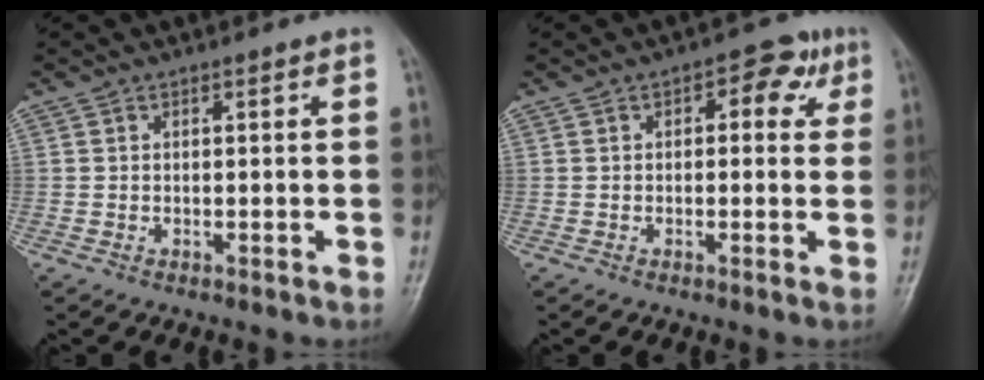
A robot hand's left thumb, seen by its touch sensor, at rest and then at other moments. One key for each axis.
{"total": 5.8, "fx": 1.9, "fy": 3.4, "fz": 4.3, "tx": -0.018, "ty": 0.004, "tz": 0.012}